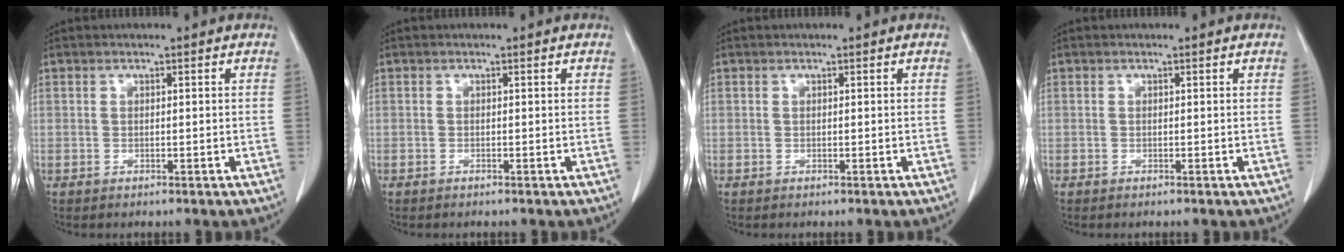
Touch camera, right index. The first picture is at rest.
{"total": 0.0}
{"total": 0.0}
{"total": 0.0}